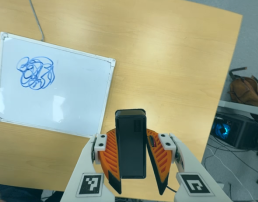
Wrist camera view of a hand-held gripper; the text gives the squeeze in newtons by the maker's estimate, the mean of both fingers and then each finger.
{"total": 7.4, "left": 6.8, "right": 8.0}